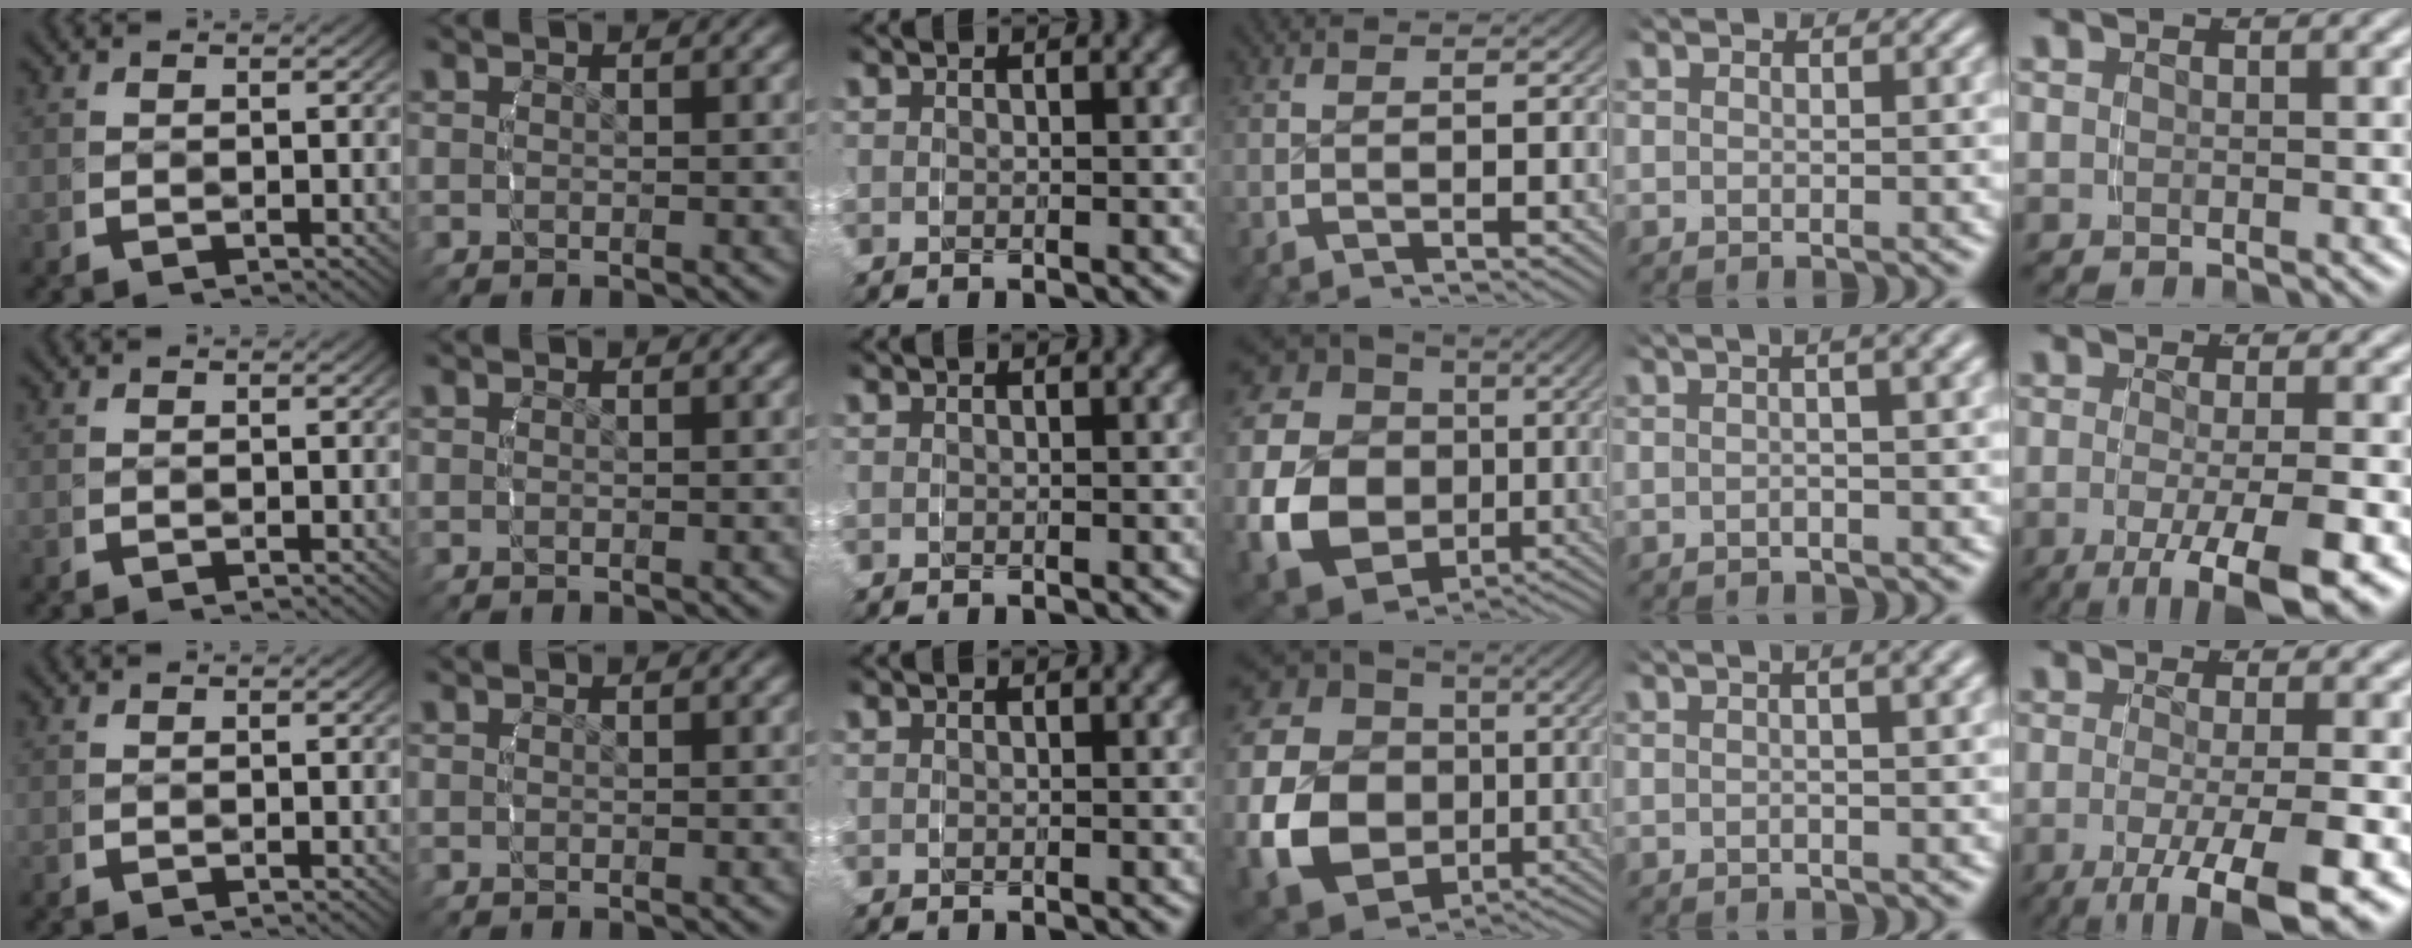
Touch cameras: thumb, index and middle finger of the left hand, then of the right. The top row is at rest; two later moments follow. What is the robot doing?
{"motion": "grasp_and_lifting", "object": "towel"}